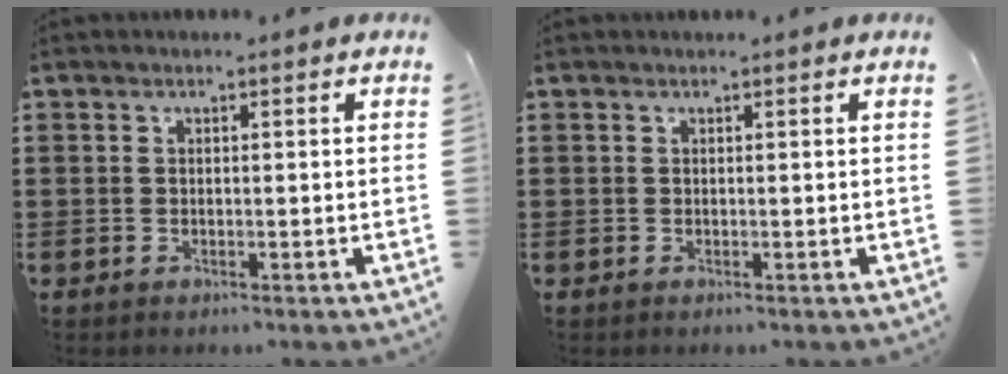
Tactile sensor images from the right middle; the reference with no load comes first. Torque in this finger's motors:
{"motor_torque": [-0.97, -1.17, -0.06, -0.01]}